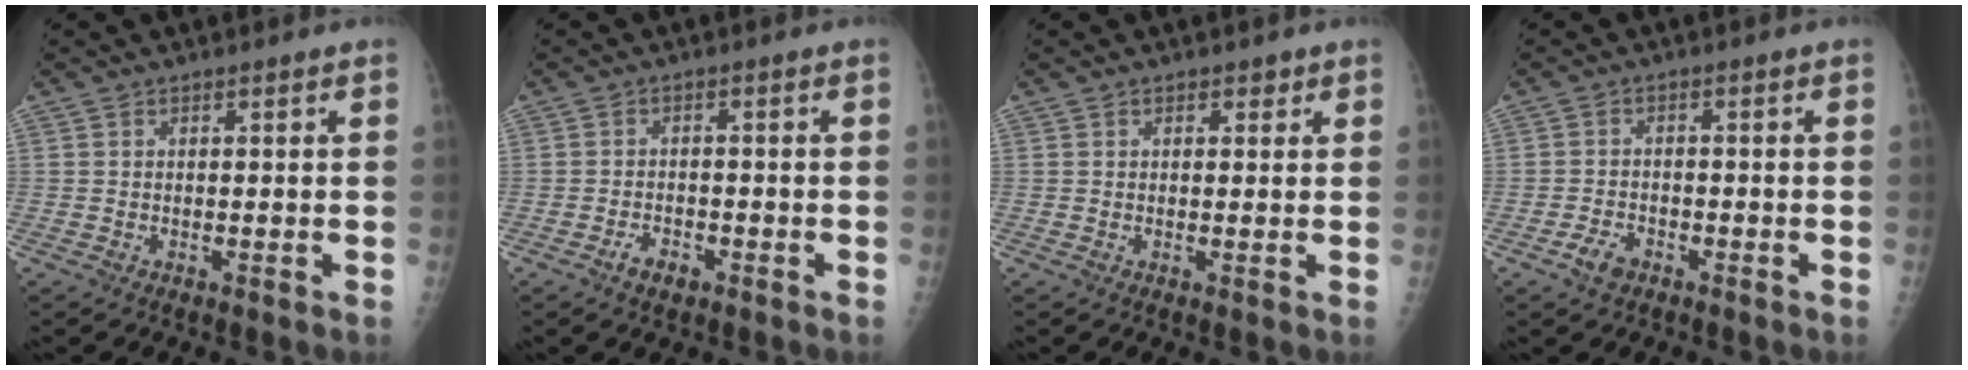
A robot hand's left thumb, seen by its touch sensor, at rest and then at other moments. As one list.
[{"total": 3.1, "force": [-1.9, 1.8, 1.7], "torque": [-0.024, 0.010, -0.029]}, {"total": 1.6, "force": [0.9, 1.0, 0.8], "torque": [0.002, -0.002, 0.008]}, {"total": 3.5, "force": [-2.1, 2.2, 1.7], "torque": [-0.028, 0.012, -0.035]}]